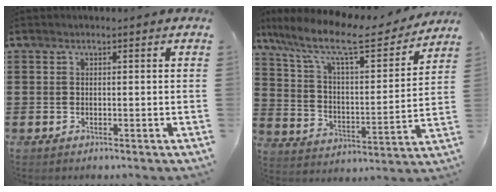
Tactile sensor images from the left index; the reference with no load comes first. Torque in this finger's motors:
{"motor_torque": [2.14, 0.00, 0.82, 0.21]}